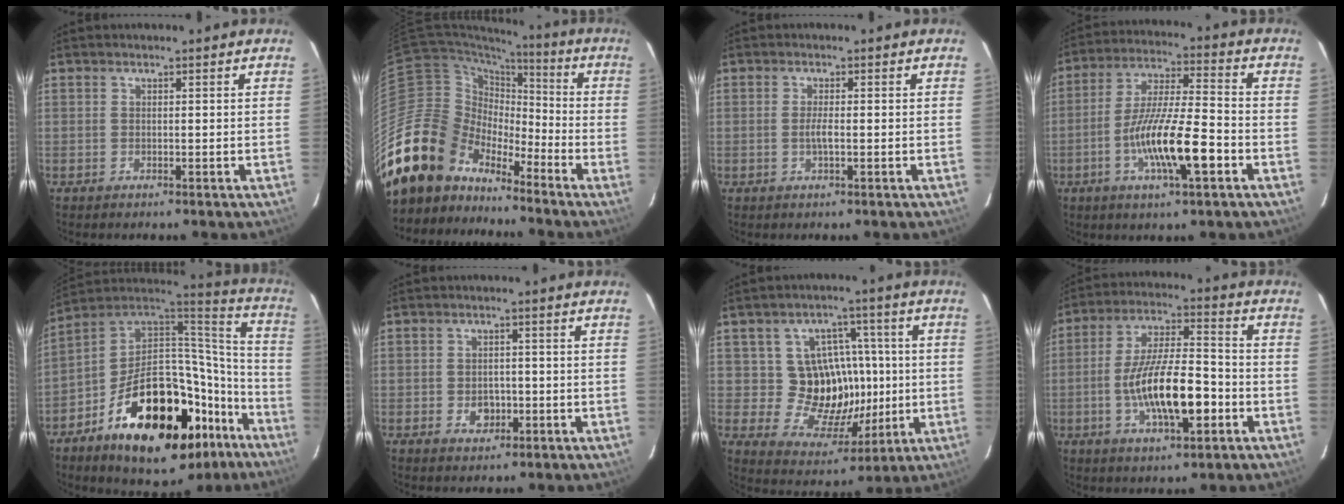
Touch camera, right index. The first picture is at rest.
{"total": 19.4, "force": [-14.7, 11.7, 5.0], "torque": [-0.119, 0.025, -0.260]}
{"total": 1.9, "force": [-0.4, 0.2, 1.8], "torque": [-0.036, -0.001, -0.008]}
{"total": 13.8, "force": [-5.2, 2.2, 12.6], "torque": [-0.241, -0.009, -0.095]}
{"total": 32.2, "force": [-16.4, 15.9, 22.8], "torque": [-0.348, 0.045, -0.228]}
{"total": 3.7, "force": [-1.1, 3.1, 1.8], "torque": [-0.036, 0.004, -0.010]}
{"total": 13.0, "force": [-0.1, 11.9, 5.3], "torque": [-0.102, 0.019, 0.012]}
{"total": 15.0, "force": [-4.5, 4.6, 13.6], "torque": [-0.253, 0.000, -0.074]}